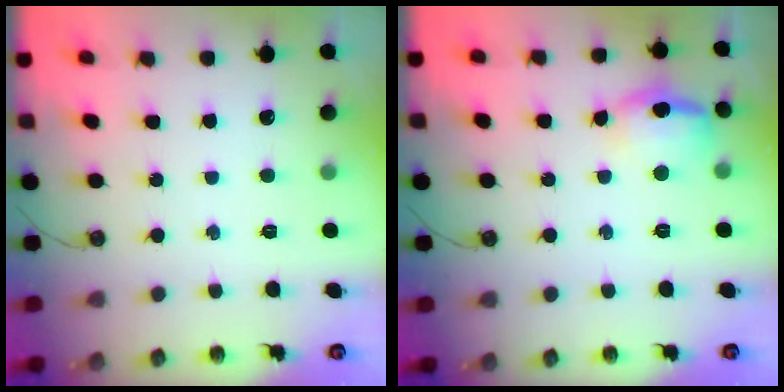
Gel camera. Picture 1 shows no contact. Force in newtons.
{"total": 12.4, "press": 12.3, "slide": 1.7}